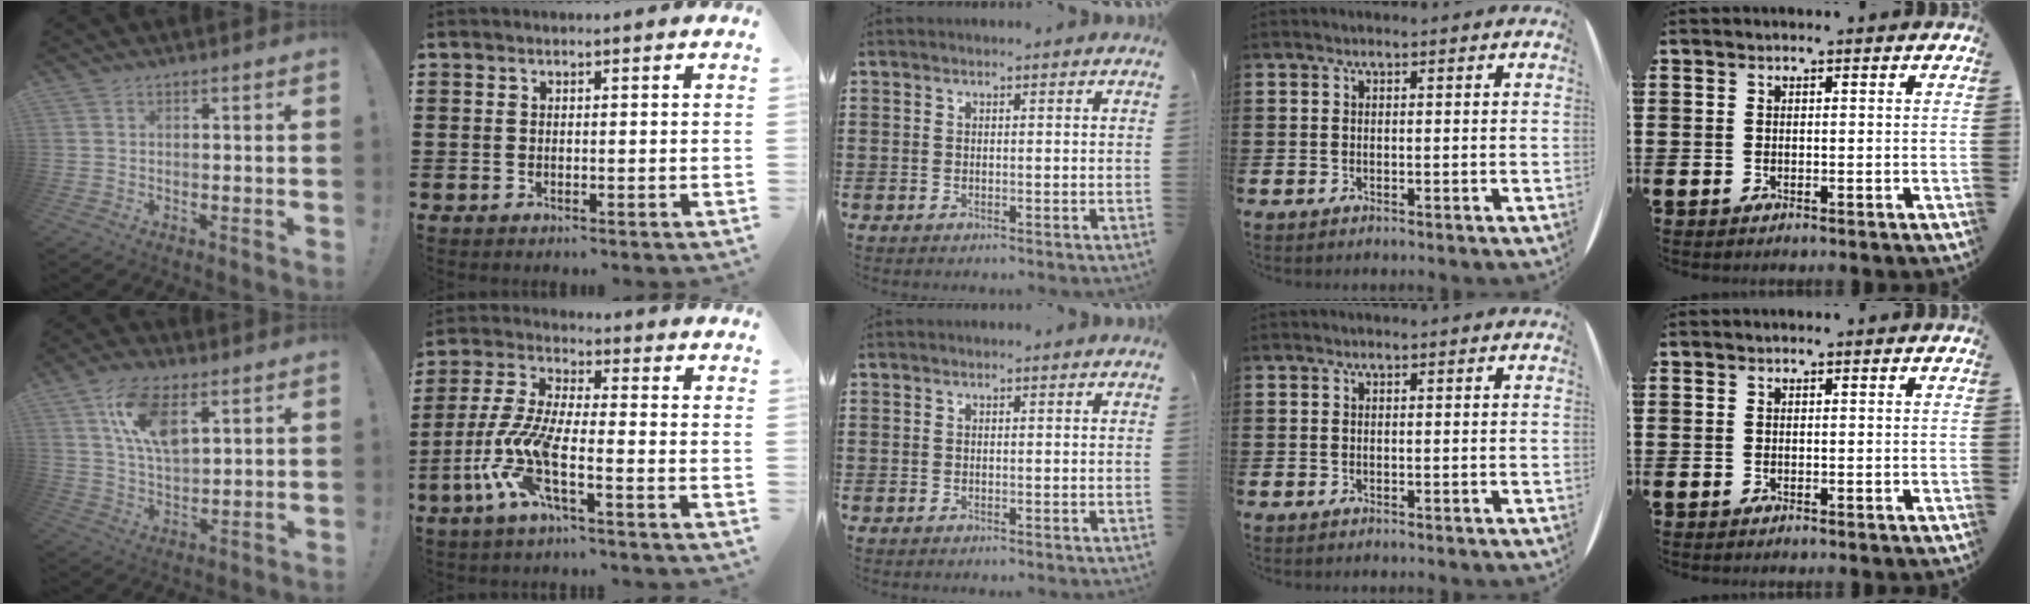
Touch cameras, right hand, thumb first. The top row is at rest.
{"thumb": {"total": 13.8, "force": [6.3, 7.0, 10.1], "torque": [-0.174, -0.009, 0.117]}, "index": {"total": 8.9, "force": [-4.1, 2.2, 7.6], "torque": [-0.200, -0.027, -0.086]}}